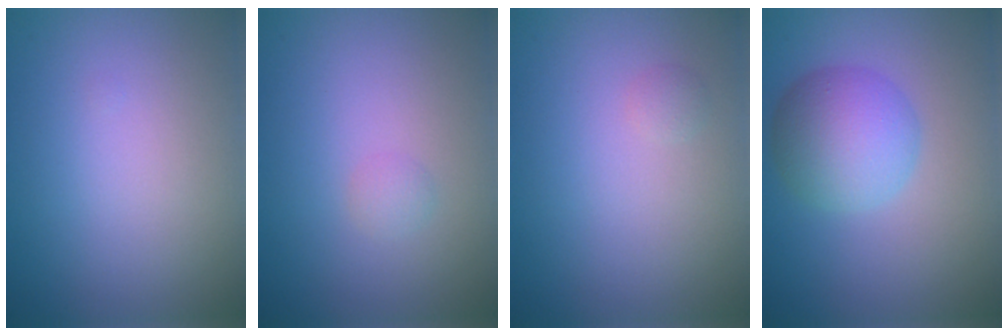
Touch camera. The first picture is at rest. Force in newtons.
{"total": 0.7, "press": 0.7, "slide": 0.0}
{"total": 0.6, "press": 0.6, "slide": 0.1}
{"total": 4.9, "press": 4.9, "slide": 0.1}